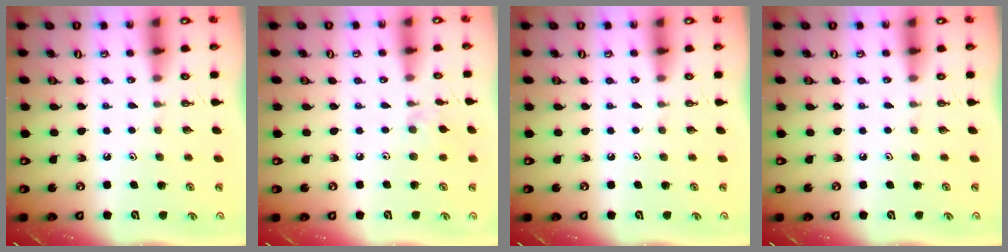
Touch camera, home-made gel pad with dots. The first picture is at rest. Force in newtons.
{"total": 2.5, "press": 2.5, "slide": 0.5}
{"total": 0.0}
{"total": 0.0}